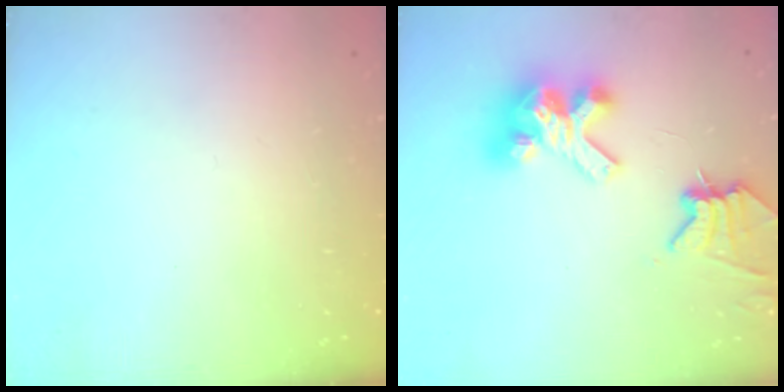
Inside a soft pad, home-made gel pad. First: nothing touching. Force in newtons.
{"total": 10.4, "press": 10.3, "slide": 1.0}